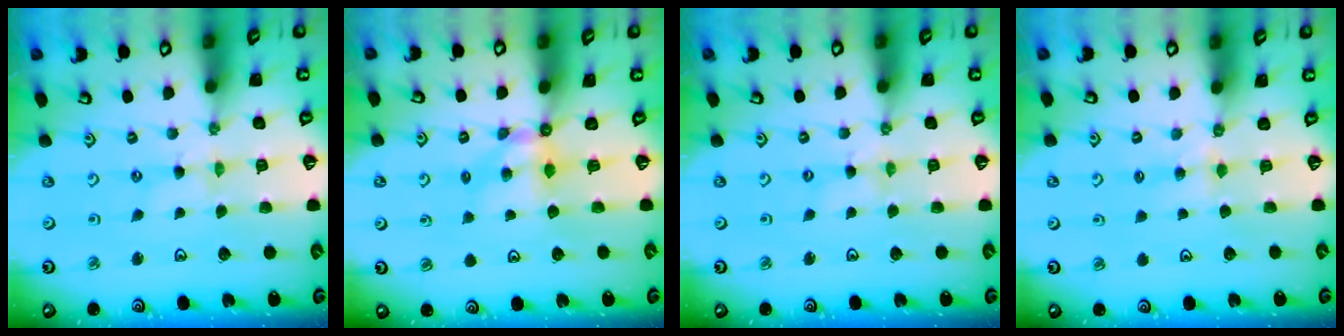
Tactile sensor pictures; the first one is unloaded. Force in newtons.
{"total": 6.2, "press": 6.2, "slide": 0.1}
{"total": 1.5, "press": 1.5, "slide": 0.2}
{"total": 3.2, "press": 3.2, "slide": 0.4}